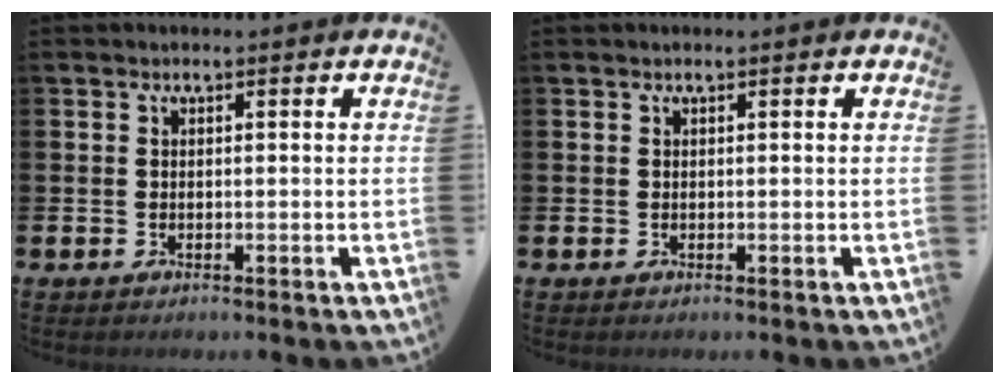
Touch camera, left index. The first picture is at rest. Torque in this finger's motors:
{"motor_torque": [-0.01, 0.29, -0.02, 0.00]}